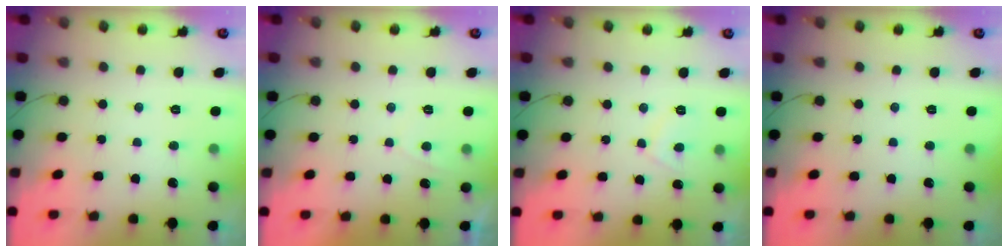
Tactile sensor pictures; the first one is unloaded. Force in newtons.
{"total": 0.8, "press": 0.5, "slide": 0.6}
{"total": 3.2, "press": 3.1, "slide": 0.8}
{"total": 0.0}